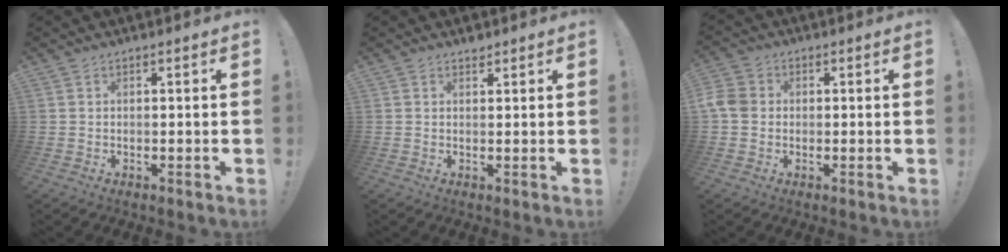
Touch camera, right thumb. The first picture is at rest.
{"total": 1.3, "force": [1.3, 0.2, 0.1], "torque": [0.013, -0.011, 0.022]}
{"total": 6.0, "force": [0.0, 5.1, 3.1], "torque": [-0.072, 0.010, 0.001]}